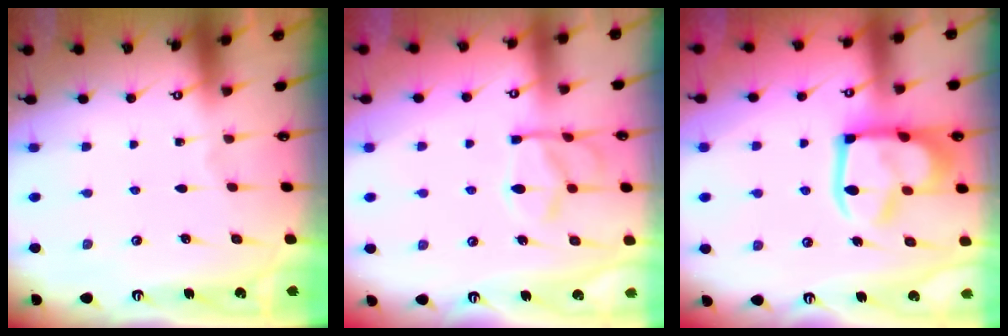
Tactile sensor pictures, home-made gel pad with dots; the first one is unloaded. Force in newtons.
{"total": 6.8, "press": 6.5, "slide": 1.7}
{"total": 12.7, "press": 12.6, "slide": 1.6}